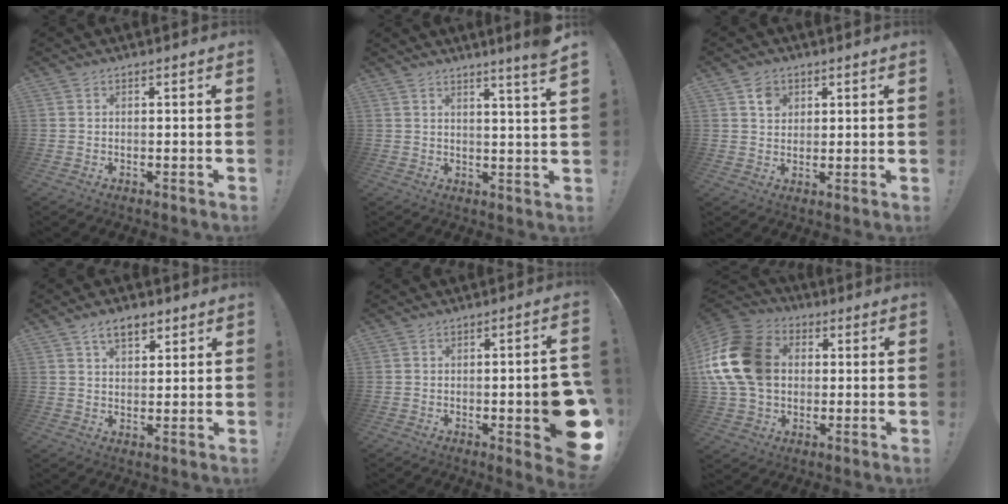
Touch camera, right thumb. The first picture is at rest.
{"total": 5.7, "force": [3.8, -1.1, 4.1], "torque": [-0.056, -0.035, 0.057]}
{"total": 4.5, "force": [2.3, 3.7, 1.2], "torque": [-0.012, -0.006, 0.039]}
{"total": 6.3, "force": [3.7, 3.6, 3.7], "torque": [-0.059, -0.006, 0.067]}
{"total": 10.8, "force": [-2.8, 2.7, 10.1], "torque": [-0.117, -0.001, -0.039]}
{"total": 21.2, "force": [2.9, 16.0, 13.6], "torque": [-0.251, 0.006, 0.060]}